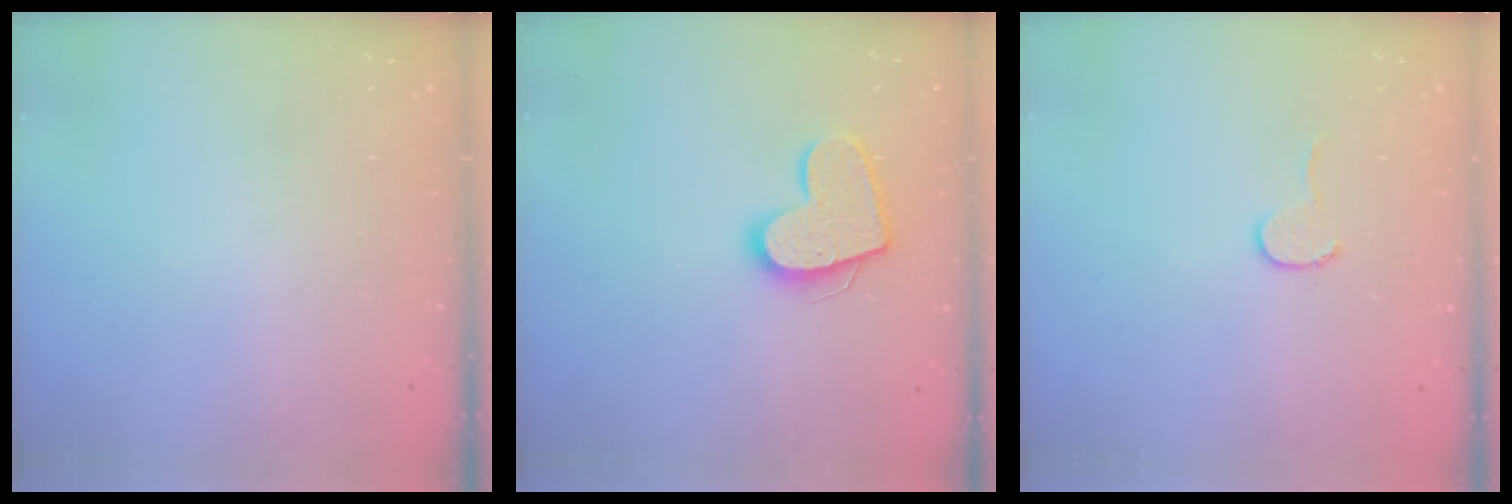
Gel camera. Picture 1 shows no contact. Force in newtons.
{"total": 13.5, "press": 13.5, "slide": 0.9}
{"total": 4.1, "press": 4.1, "slide": 0.4}